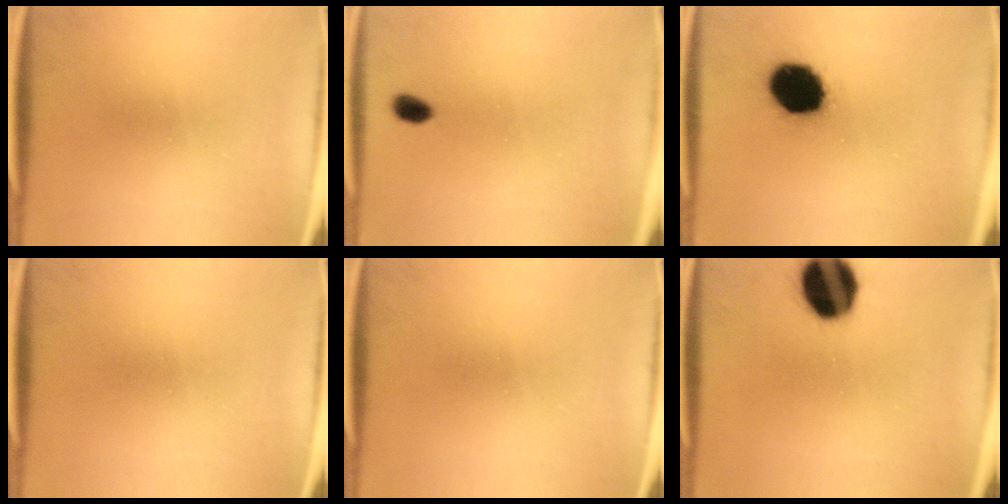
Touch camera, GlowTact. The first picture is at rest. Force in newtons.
{"total": 2.4}
{"total": 15.7}
{"total": 0.0}
{"total": 0.0}
{"total": 15.8}